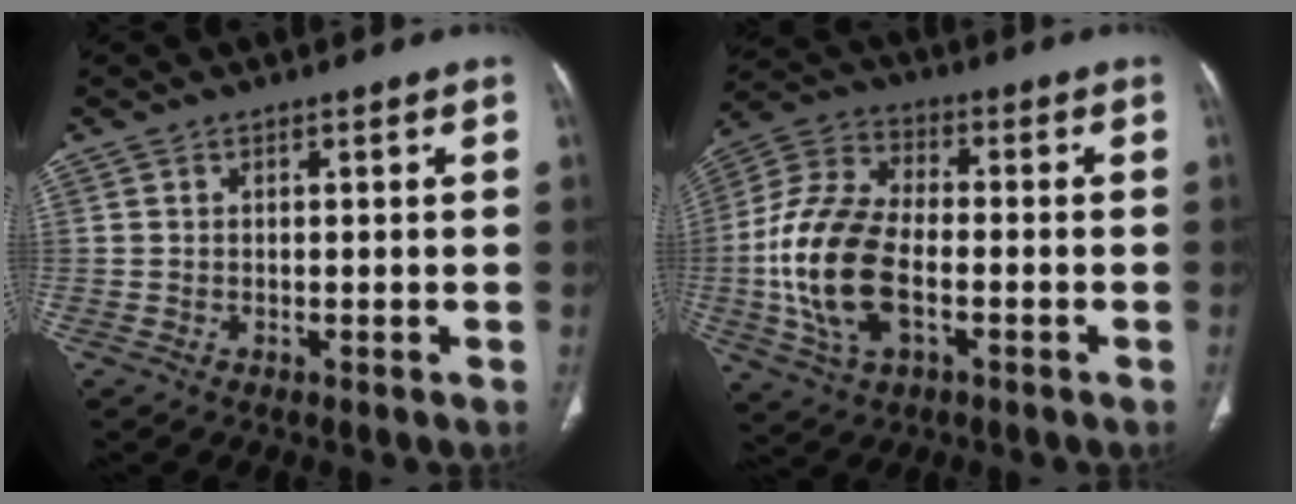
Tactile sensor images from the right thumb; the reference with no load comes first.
{"total": 17.1, "force": [-3.3, 9.7, 13.7], "torque": [-0.287, 0.018, -0.060]}